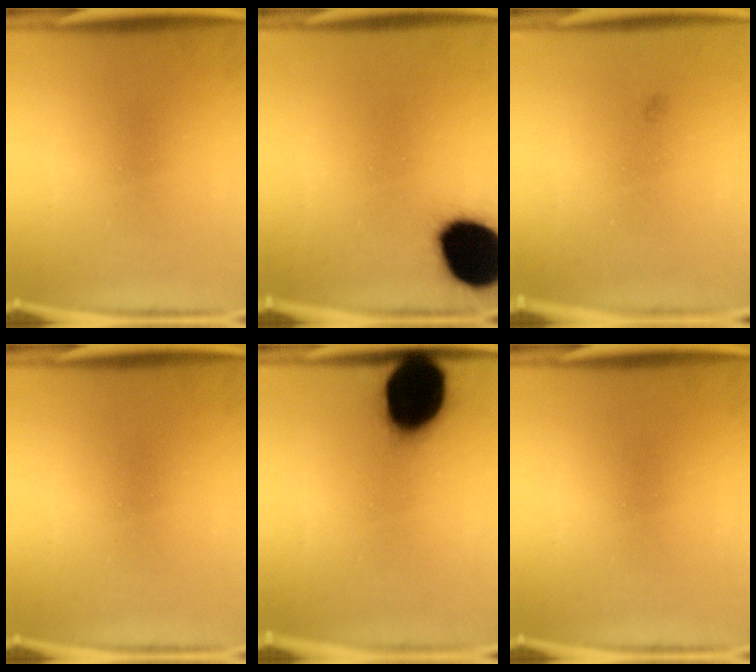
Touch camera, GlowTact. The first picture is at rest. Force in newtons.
{"total": 19.9}
{"total": 0.6}
{"total": 0.0}
{"total": 20.1}
{"total": 0.0}